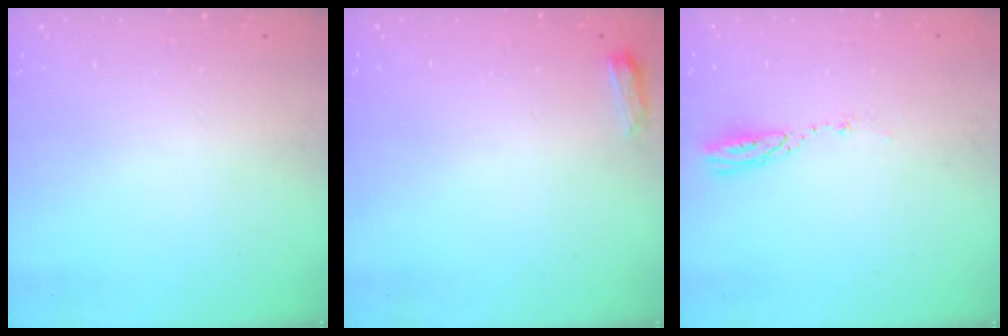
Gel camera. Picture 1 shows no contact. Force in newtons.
{"total": 3.3, "press": 3.2, "slide": 0.5}
{"total": 3.5, "press": 3.5, "slide": 0.3}